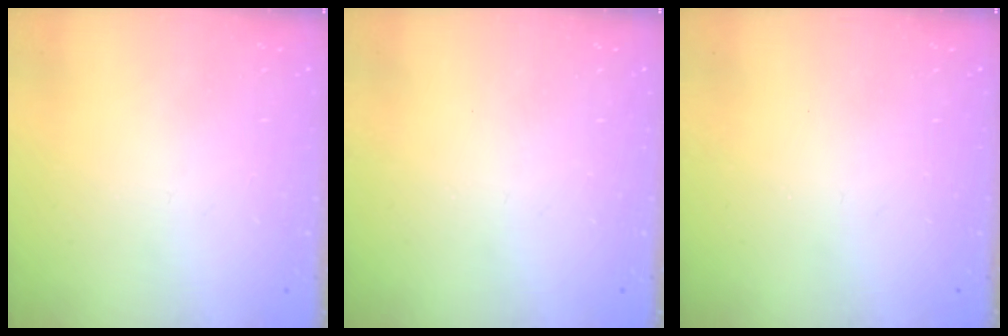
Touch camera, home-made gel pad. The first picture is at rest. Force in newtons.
{"total": 0.0}
{"total": 0.0}